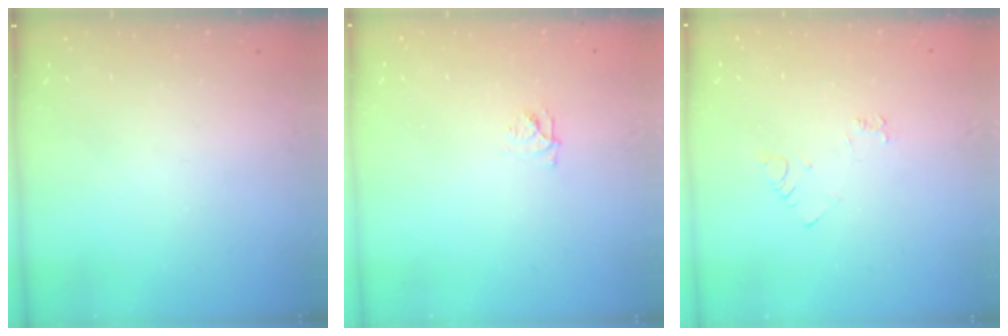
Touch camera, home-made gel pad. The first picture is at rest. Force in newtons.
{"total": 4.4, "press": 4.3, "slide": 0.5}
{"total": 4.0, "press": 3.9, "slide": 0.6}